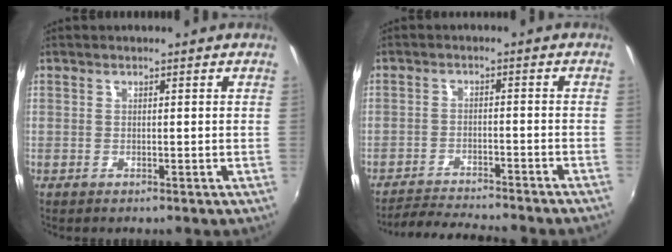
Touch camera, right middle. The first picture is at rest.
{"total": 9.6, "force": [-8.9, -0.1, 3.5], "torque": [-0.086, -0.007, -0.139]}